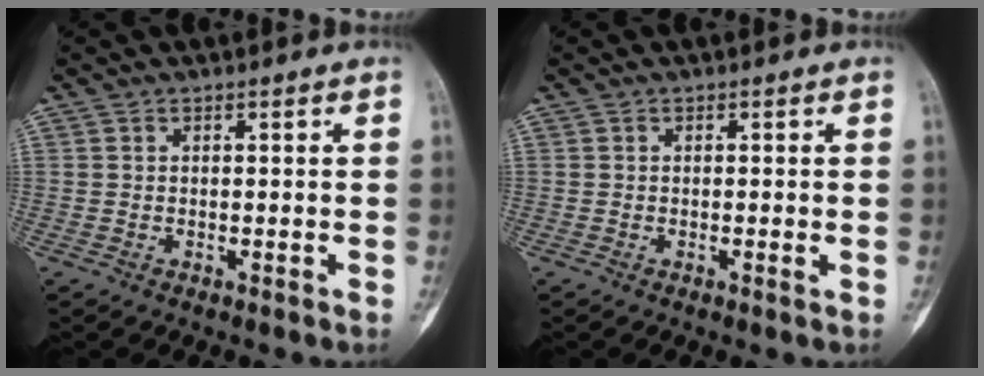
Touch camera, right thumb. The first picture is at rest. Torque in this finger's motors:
{"motor_torque": [-0.61, -0.22, -0.01, 0.36, -0.04]}